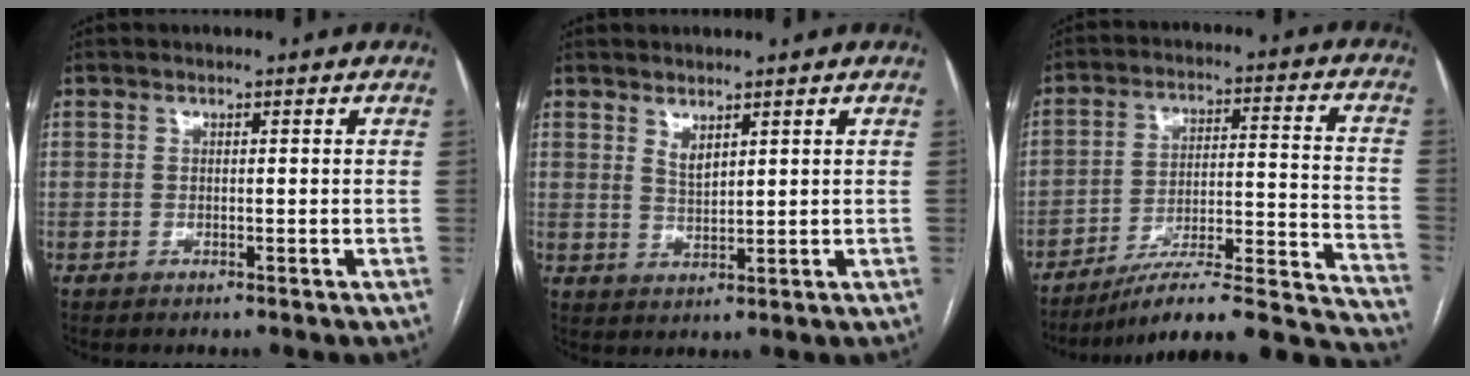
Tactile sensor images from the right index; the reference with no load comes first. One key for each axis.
{"total": 2.3, "fx": 1.7, "fy": 0.7, "fz": 1.4, "tx": -0.029, "ty": -0.010, "tz": 0.040}
{"total": 24.4, "fx": -22.1, "fy": 1.9, "fz": 10.3, "tx": -0.069, "ty": 0.024, "tz": -0.310}